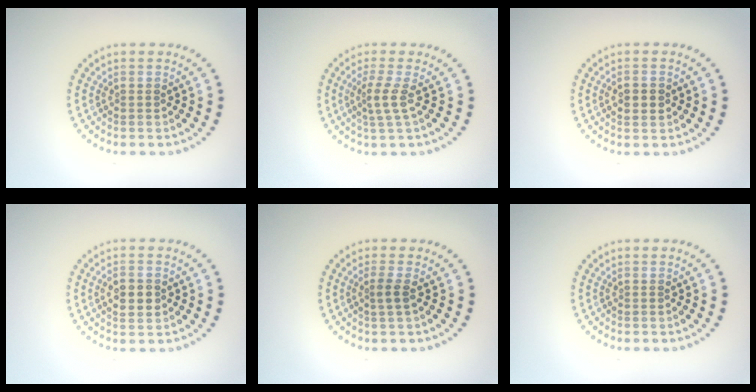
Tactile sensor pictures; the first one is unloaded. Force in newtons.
{"total": 2.1, "press": 1.5, "slide": 1.5}
{"total": 2.4, "press": 2.4, "slide": 0.1}
{"total": 2.6, "press": 2.6, "slide": 0.1}
{"total": 1.4, "press": 1.2, "slide": 0.8}
{"total": 0.0}